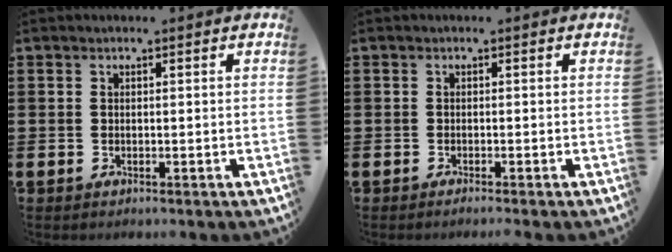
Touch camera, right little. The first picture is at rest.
{"total": 0.5, "force": [-0.4, -0.1, 0.3], "torque": [-0.004, -0.002, -0.008]}